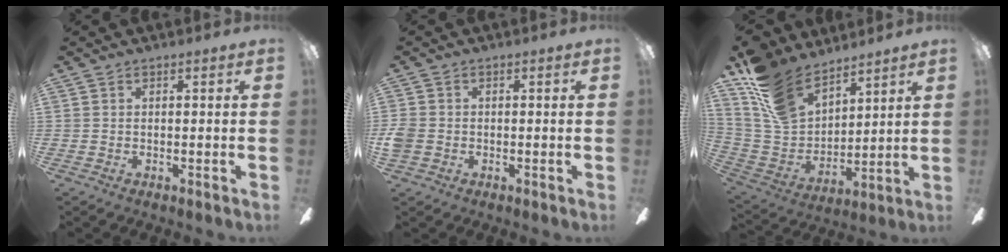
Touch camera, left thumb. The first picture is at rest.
{"total": 3.3, "force": [-0.9, 2.7, 1.7], "torque": [-0.032, 0.007, -0.017]}
{"total": 17.1, "force": [12.8, 8.8, 7.2], "torque": [-0.167, -0.064, 0.247]}